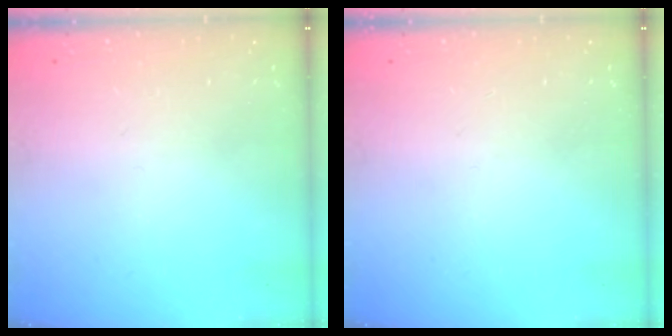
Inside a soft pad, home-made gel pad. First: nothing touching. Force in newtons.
{"total": 0.0}